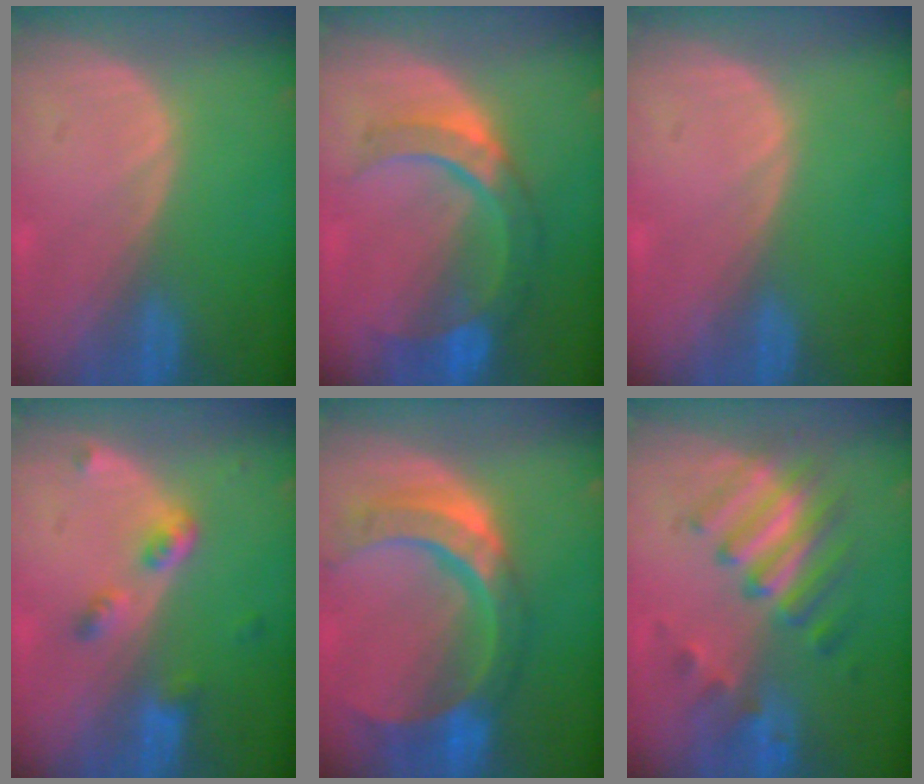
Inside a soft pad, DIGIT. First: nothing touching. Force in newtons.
{"total": 7.9, "press": 7.8, "slide": 1.7}
{"total": 0.0}
{"total": 4.1, "press": 3.9, "slide": 1.2}
{"total": 11.2, "press": 9.4, "slide": 6.0}
{"total": 7.6, "press": 7.5, "slide": 1.0}